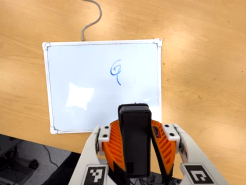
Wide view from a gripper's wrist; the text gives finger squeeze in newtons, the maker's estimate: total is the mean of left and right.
{"total": 9.8, "left": 9.4, "right": 10.1}